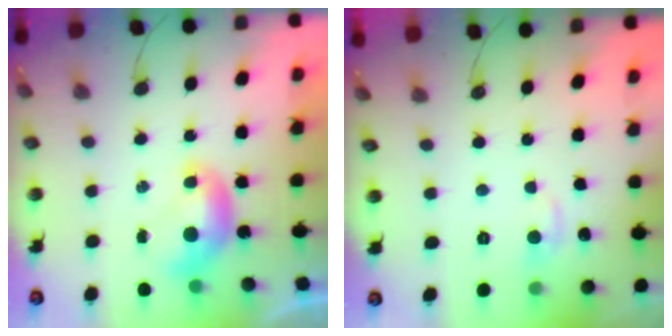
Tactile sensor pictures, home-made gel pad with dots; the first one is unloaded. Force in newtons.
{"total": 1.1, "press": 0.7, "slide": 0.8}